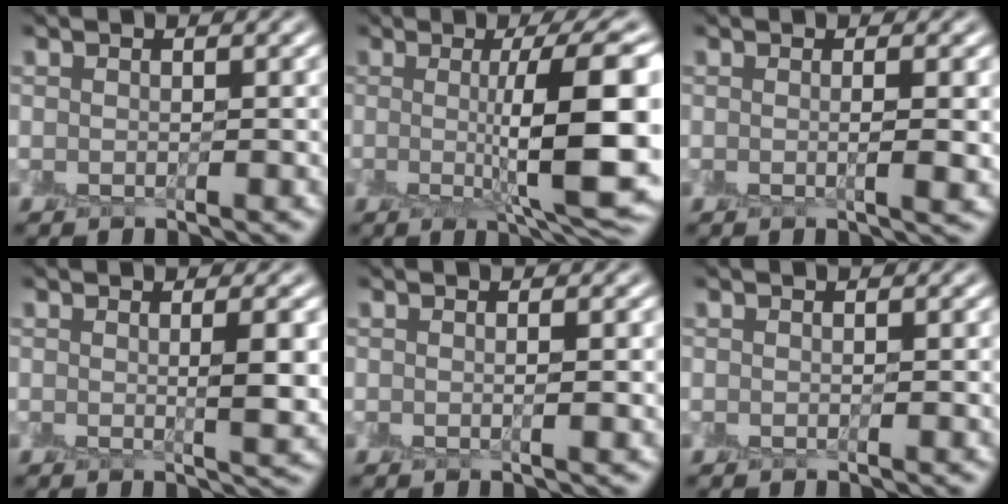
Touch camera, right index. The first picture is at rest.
{"total": 10.0, "force": [0.3, 2.2, 9.8], "torque": [-0.117, 0.001, 0.011]}
{"total": 2.3, "force": [0.1, 0.7, 2.2], "torque": [-0.024, -0.001, 0.000]}
{"total": 3.2, "force": [0.4, 0.8, 3.1], "torque": [-0.034, -0.002, 0.009]}
{"total": 1.1, "force": [0.0, 0.4, 1.0], "torque": [-0.010, 0.001, -0.003]}
{"total": 0.0}